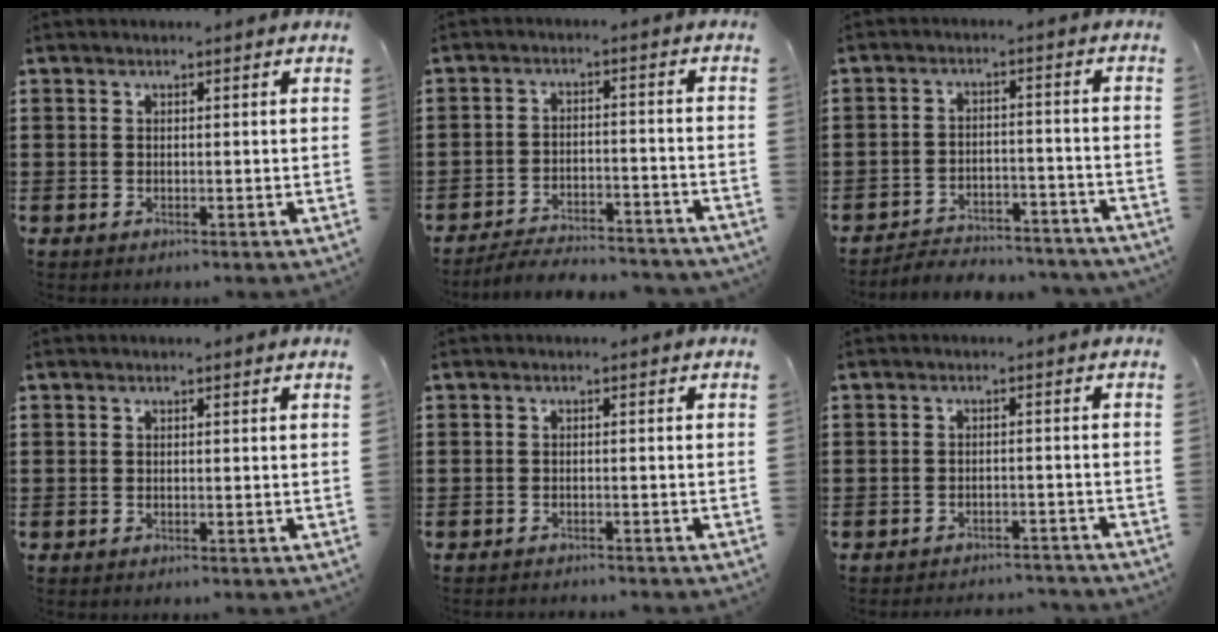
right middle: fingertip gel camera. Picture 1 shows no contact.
{"total": 4.7, "force": [-4.6, 0.3, 0.8], "torque": [-0.015, 0.004, -0.093]}
{"total": 4.3, "force": [-4.2, 0.6, 0.4], "torque": [-0.009, 0.009, -0.090]}
{"total": 0.0}
{"total": 0.9, "force": [-0.9, -0.1, 0.1], "torque": [-0.005, -0.002, -0.017]}
{"total": 2.3, "force": [-2.3, 0.1, 0.1], "torque": [-0.009, 0.000, -0.048]}